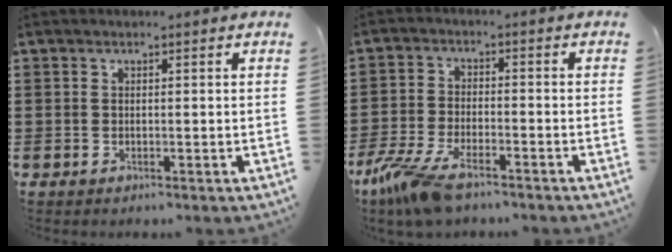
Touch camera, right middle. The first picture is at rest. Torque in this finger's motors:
{"motor_torque": [1.65, -0.48, 0.58, 0.21]}